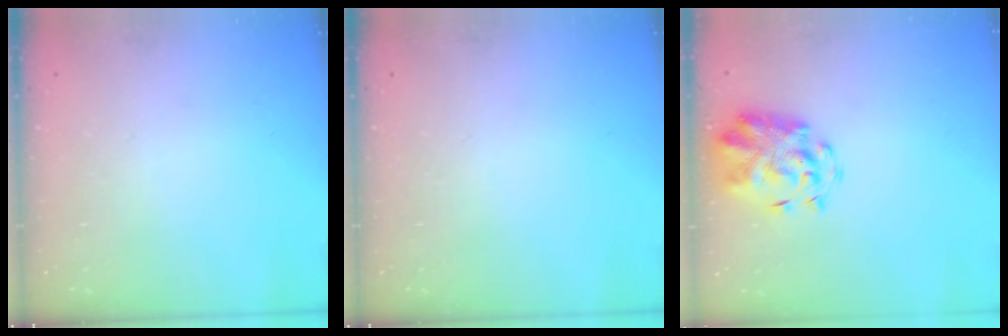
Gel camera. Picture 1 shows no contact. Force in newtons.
{"total": 0.0}
{"total": 3.7, "press": 3.5, "slide": 1.2}